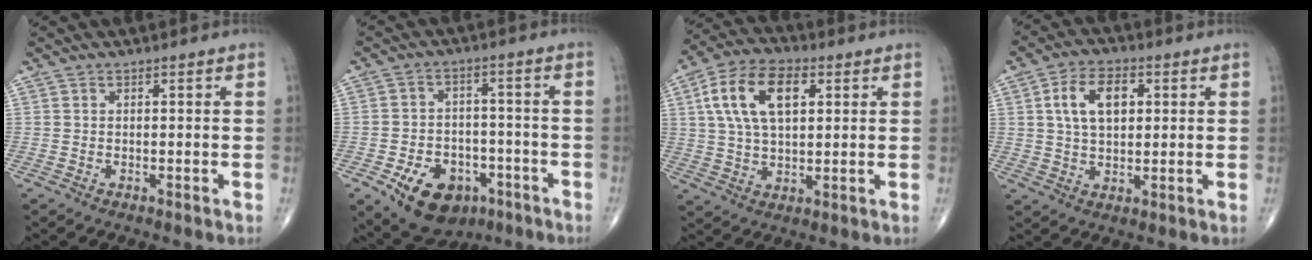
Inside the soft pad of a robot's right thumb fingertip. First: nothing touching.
{"total": 13.3, "force": [-6.4, 9.0, 7.3], "torque": [-0.087, 0.030, -0.091]}
{"total": 13.7, "force": [4.1, 7.5, 10.8], "torque": [-0.199, 0.009, 0.074]}
{"total": 8.4, "force": [2.2, 4.9, 6.4], "torque": [-0.104, 0.002, 0.039]}